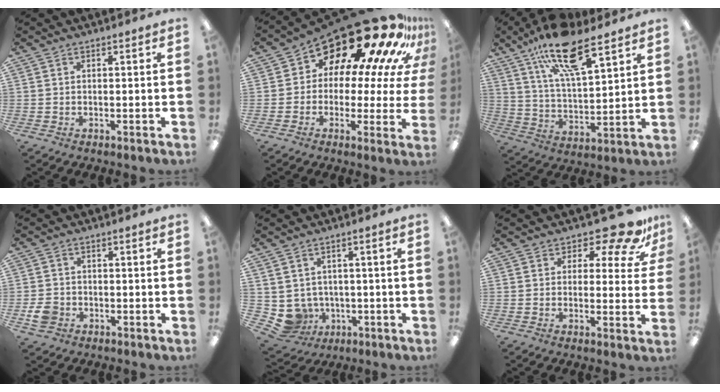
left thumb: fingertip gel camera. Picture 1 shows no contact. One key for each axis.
{"total": 23.5, "fx": 16.8, "fy": 9.5, "fz": 13.4, "tx": -0.196, "ty": -0.134, "tz": 0.287}
{"total": 17.6, "fx": 11.6, "fy": 5.9, "fz": 11.9, "tx": -0.201, "ty": -0.053, "tz": 0.193}
{"total": 4.4, "fx": -1.5, "fy": 3.6, "fz": 1.9, "tx": -0.033, "ty": 0.001, "tz": -0.029}
{"total": 5.6, "fx": 0.1, "fy": 5.5, "fz": 1.1, "tx": -0.059, "ty": -0.005, "tz": 0.011}
{"total": 10.7, "fx": 7.6, "fy": 4.2, "fz": 6.3, "tx": -0.087, "ty": -0.056, "tz": 0.134}